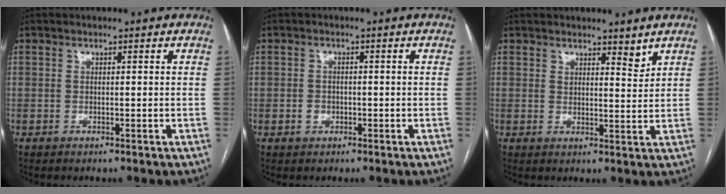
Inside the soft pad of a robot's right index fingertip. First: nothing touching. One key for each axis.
{"total": 1.7, "fx": -0.7, "fy": 1.5, "fz": 0.4, "tx": -0.004, "ty": 0.006, "tz": -0.008}
{"total": 3.2, "fx": 2.7, "fy": 0.9, "fz": 1.4, "tx": -0.020, "ty": -0.012, "tz": 0.042}